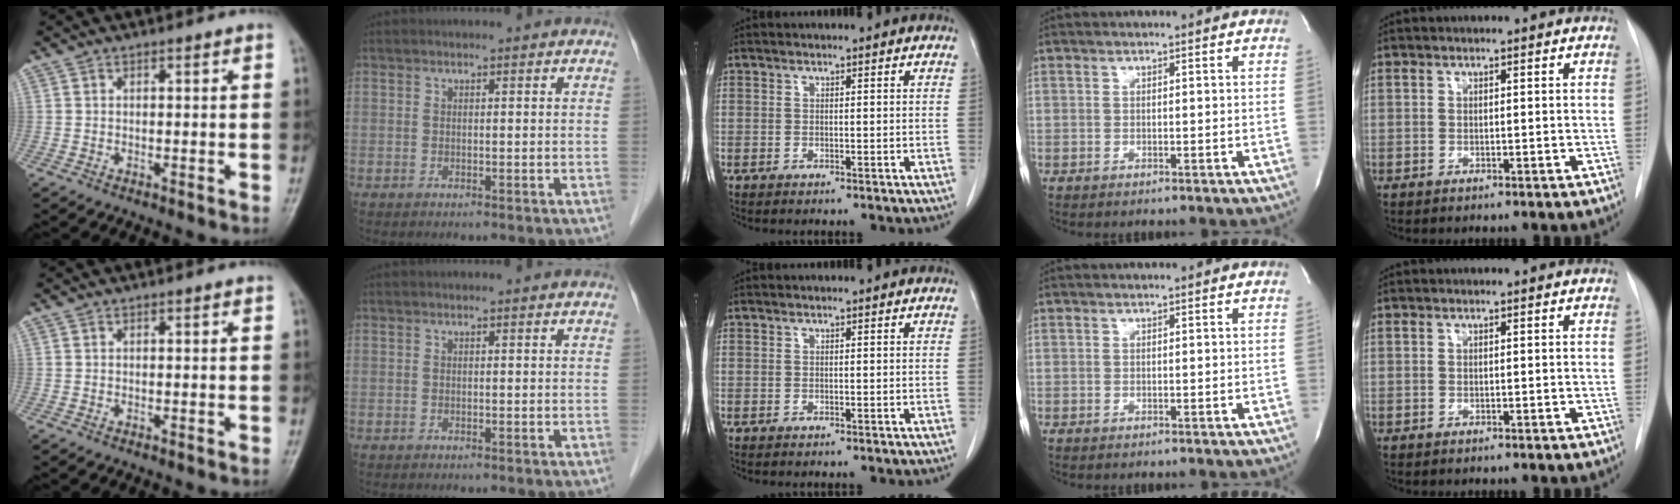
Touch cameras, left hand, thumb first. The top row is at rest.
{}